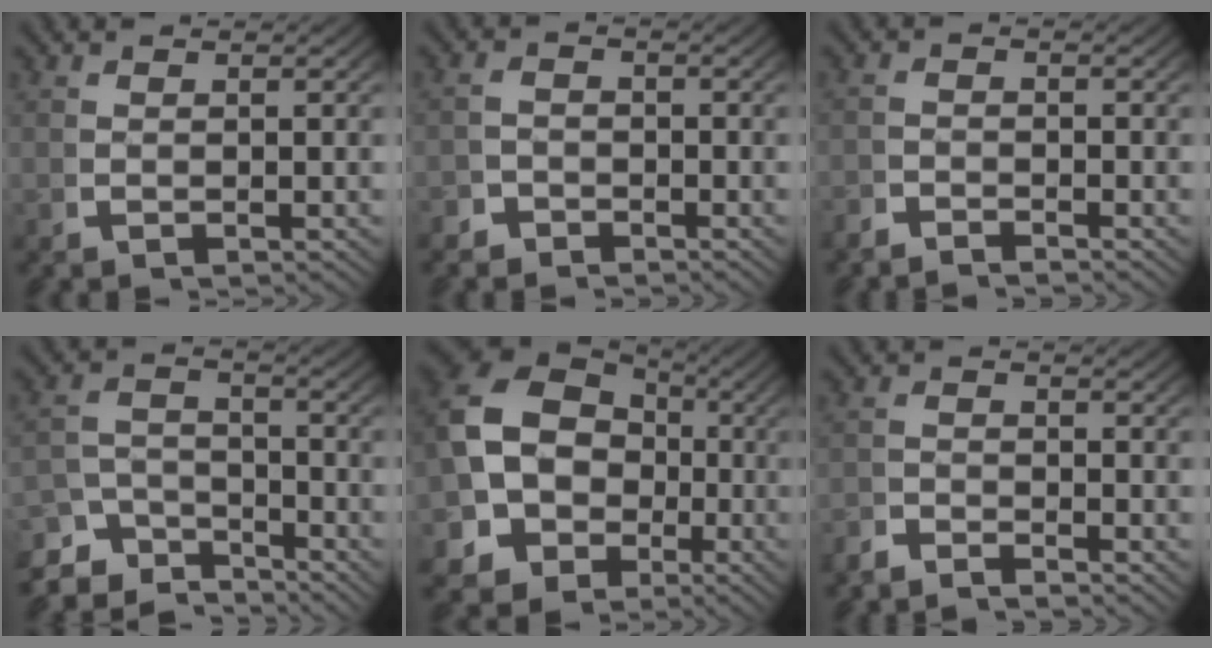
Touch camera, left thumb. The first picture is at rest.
{"total": 2.6, "force": [-2.3, 1.2, 0.1], "torque": [0.001, -0.015, -0.039]}
{"total": 1.8, "force": [-1.8, 0.3, 0.0], "torque": [0.007, -0.006, -0.040]}
{"total": 6.4, "force": [-4.1, 4.0, 3.0], "torque": [-0.037, -0.025, -0.067]}
{"total": 13.1, "force": [-0.8, 11.2, 6.8], "torque": [-0.174, -0.049, -0.006]}
{"total": 2.2, "force": [-2.2, 0.4, 0.1], "torque": [0.005, -0.006, -0.049]}